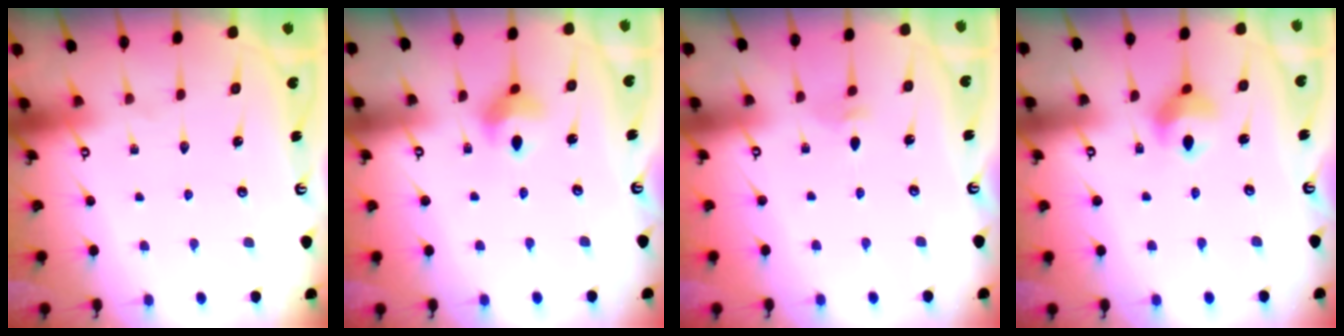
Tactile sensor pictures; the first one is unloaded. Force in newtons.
{"total": 6.2, "press": 6.1, "slide": 0.8}
{"total": 2.6, "press": 2.5, "slide": 0.5}
{"total": 8.8, "press": 8.6, "slide": 2.1}